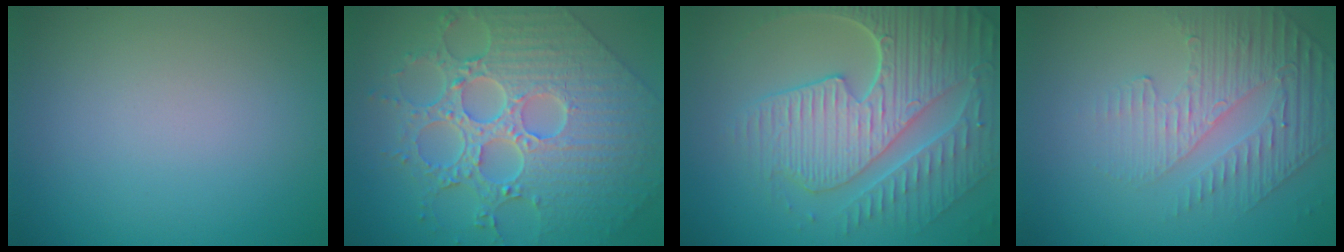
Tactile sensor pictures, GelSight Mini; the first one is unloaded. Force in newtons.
{"total": 9.4, "press": 7.1, "slide": 6.3}
{"total": 9.1, "press": 6.5, "slide": 6.4}
{"total": 4.8, "press": 3.1, "slide": 3.7}